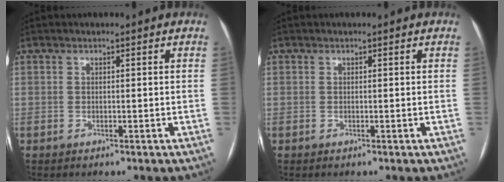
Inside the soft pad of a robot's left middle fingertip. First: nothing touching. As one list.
[{"total": 0.0}]